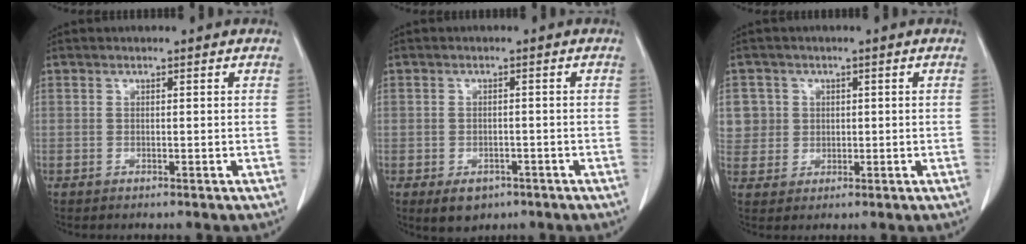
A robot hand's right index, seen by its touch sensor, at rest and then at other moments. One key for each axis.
{"total": 3.7, "fx": -2.0, "fy": 2.6, "fz": 1.6, "tx": -0.018, "ty": 0.001, "tz": -0.018}
{"total": 5.6, "fx": 1.5, "fy": 5.4, "fz": 0.1, "tx": 0.009, "ty": 0.013, "tz": 0.035}